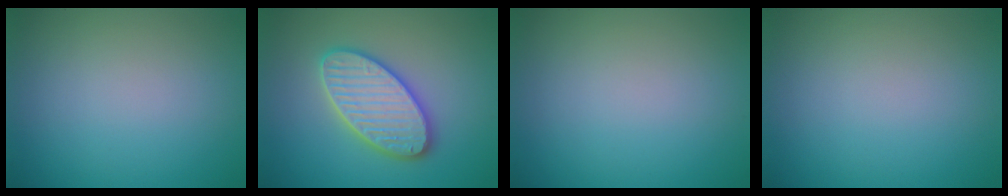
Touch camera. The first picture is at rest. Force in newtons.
{"total": 5.8, "press": 5.8, "slide": 0.6}
{"total": 0.0}
{"total": 0.0}